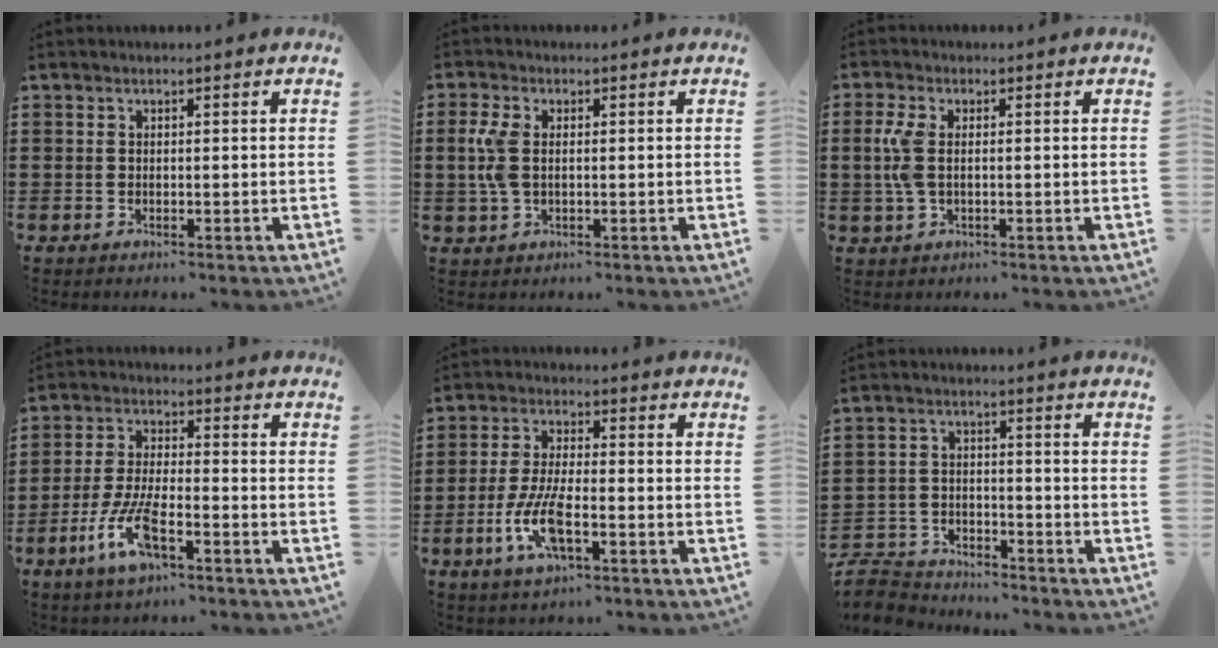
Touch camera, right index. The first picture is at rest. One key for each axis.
{"total": 5.1, "fx": 0.3, "fy": 2.8, "fz": 4.2, "tx": -0.115, "ty": -0.001, "tz": -0.004}
{"total": 4.6, "fx": 0.2, "fy": 2.2, "fz": 4.1, "tx": -0.109, "ty": -0.004, "tz": -0.006}
{"total": 8.5, "fx": -4.2, "fy": 2.5, "fz": 7.0, "tx": -0.165, "ty": -0.013, "tz": -0.080}
{"total": 8.2, "fx": -3.1, "fy": 2.6, "fz": 7.1, "tx": -0.164, "ty": -0.014, "tz": -0.060}
{"total": 6.0, "fx": -5.9, "fy": 1.2, "fz": 0.5, "tx": -0.026, "ty": 0.008, "tz": -0.121}